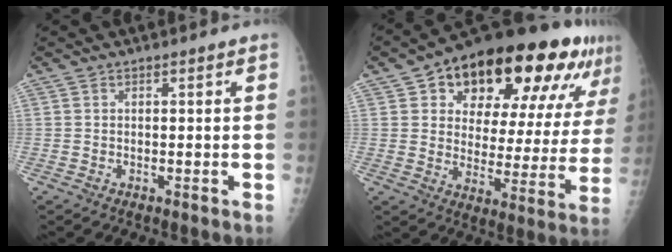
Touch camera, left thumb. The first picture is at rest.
{"total": 27.6, "force": [14.5, 12.3, 19.9], "torque": [-0.254, -0.004, 0.211]}